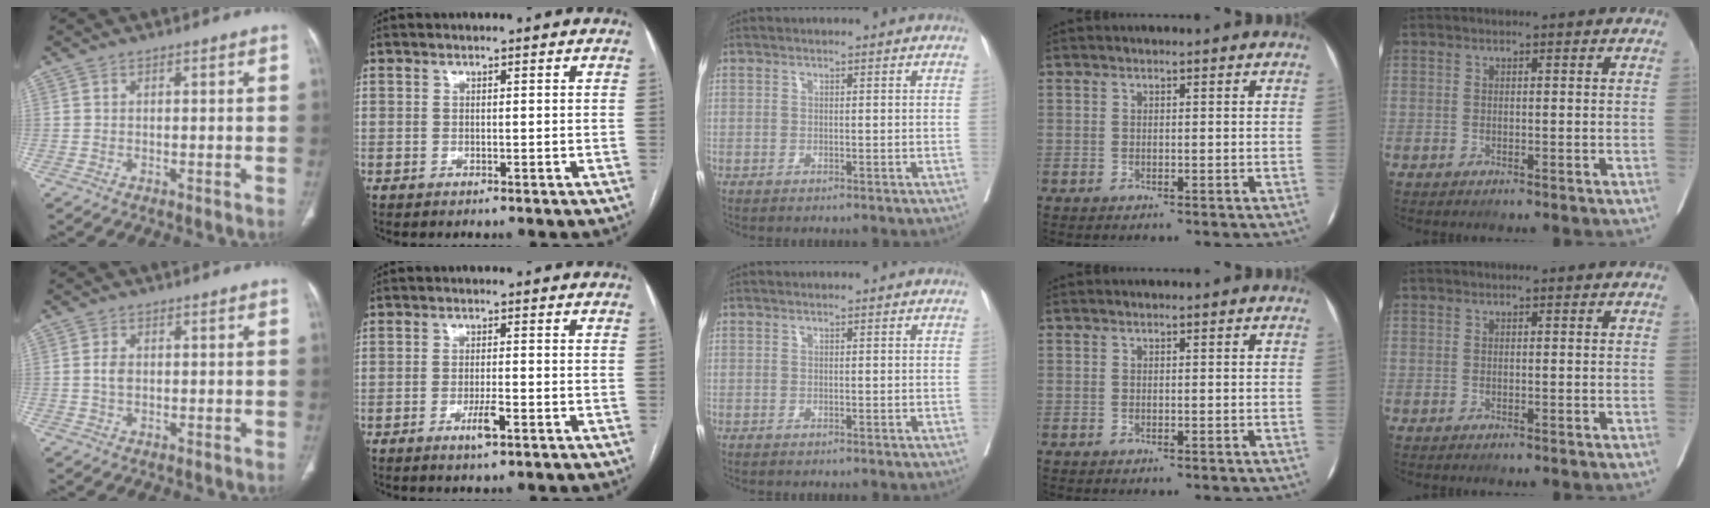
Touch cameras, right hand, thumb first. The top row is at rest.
{"thumb": {"total": 2.2, "force": [0.0, 1.5, 1.6], "torque": [-0.028, 0.003, -0.003]}, "index": {"total": 3.3, "force": [-1.6, 0.2, 2.8], "torque": [-0.052, -0.004, -0.028]}}